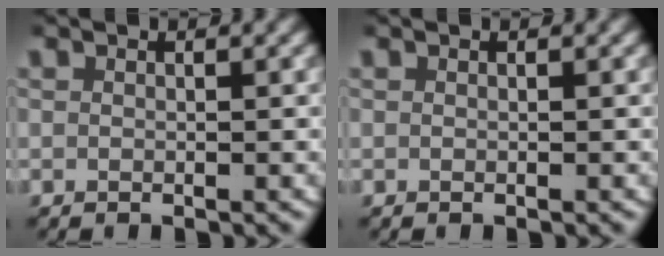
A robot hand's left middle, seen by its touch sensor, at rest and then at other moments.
{"total": 0.0}